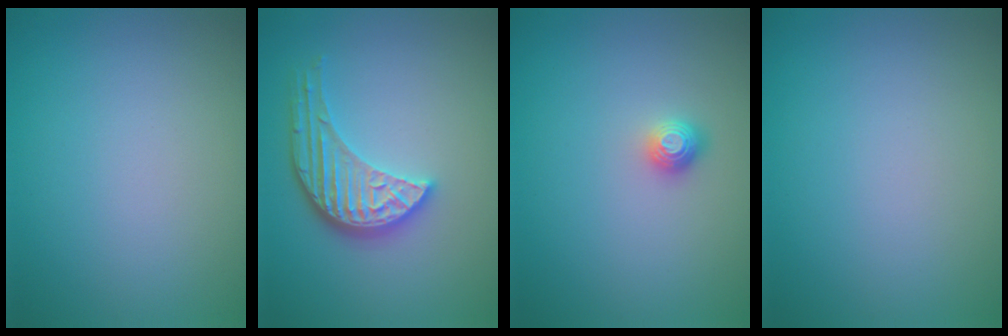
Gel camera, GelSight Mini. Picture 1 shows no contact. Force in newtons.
{"total": 4.5, "press": 3.7, "slide": 2.6}
{"total": 1.1, "press": 1.0, "slide": 0.5}
{"total": 0.0}